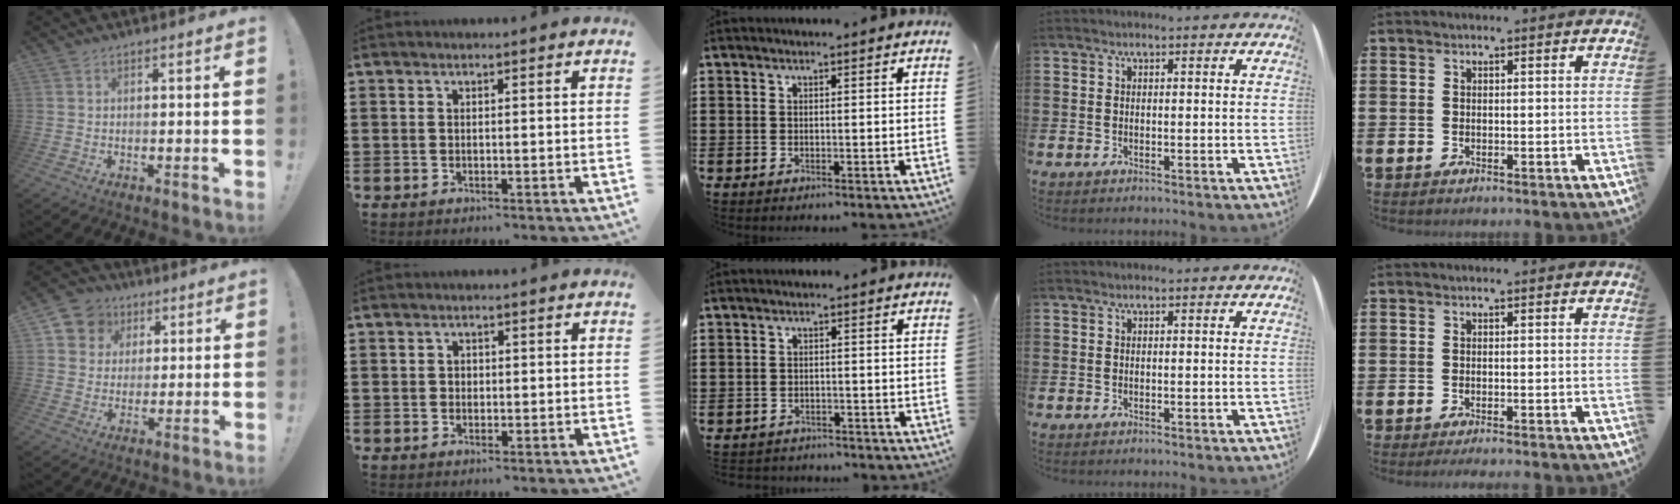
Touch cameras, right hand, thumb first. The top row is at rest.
{"thumb": {"total": 8.9, "force": [3.0, 8.1, 2.1], "torque": [-0.031, -0.010, 0.063]}, "index": {"total": 0.8, "force": [0.0, 0.7, 0.3], "torque": [-0.008, 0.004, 0.000]}, "middle": {"total": 1.2, "force": [-1.2, 0.2, -0.4], "torque": [0.003, 0.000, -0.027]}, "little": {"total": 0.6, "force": [-0.5, -0.1, 0.3], "torque": [-0.002, -0.002, -0.010]}}